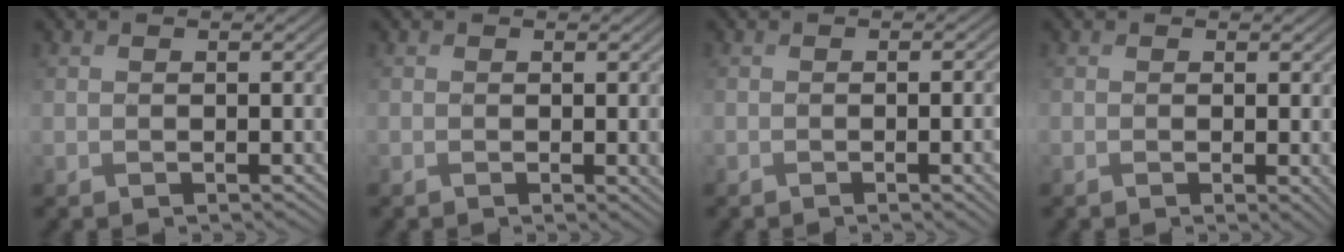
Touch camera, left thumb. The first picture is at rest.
{"total": 1.7, "force": [0.0, 0.2, 1.6], "torque": [-0.023, -0.001, -0.001]}
{"total": 4.6, "force": [-0.6, 1.3, 4.4], "torque": [-0.058, -0.005, -0.005]}
{"total": 1.4, "force": [0.1, 0.2, 1.4], "torque": [-0.022, -0.003, -0.001]}